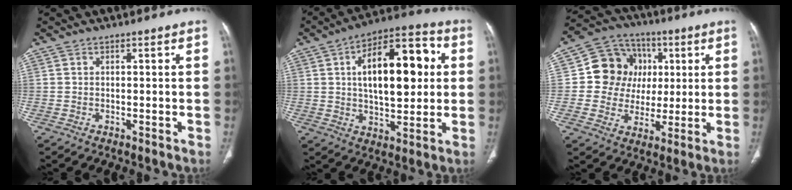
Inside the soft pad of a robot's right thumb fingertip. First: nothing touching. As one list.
[{"total": 19.4, "force": [3.6, 9.4, 16.6], "torque": [-0.224, 0.019, 0.051]}, {"total": 13.3, "force": [2.2, 12.0, 5.2], "torque": [-0.043, 0.011, 0.038]}]